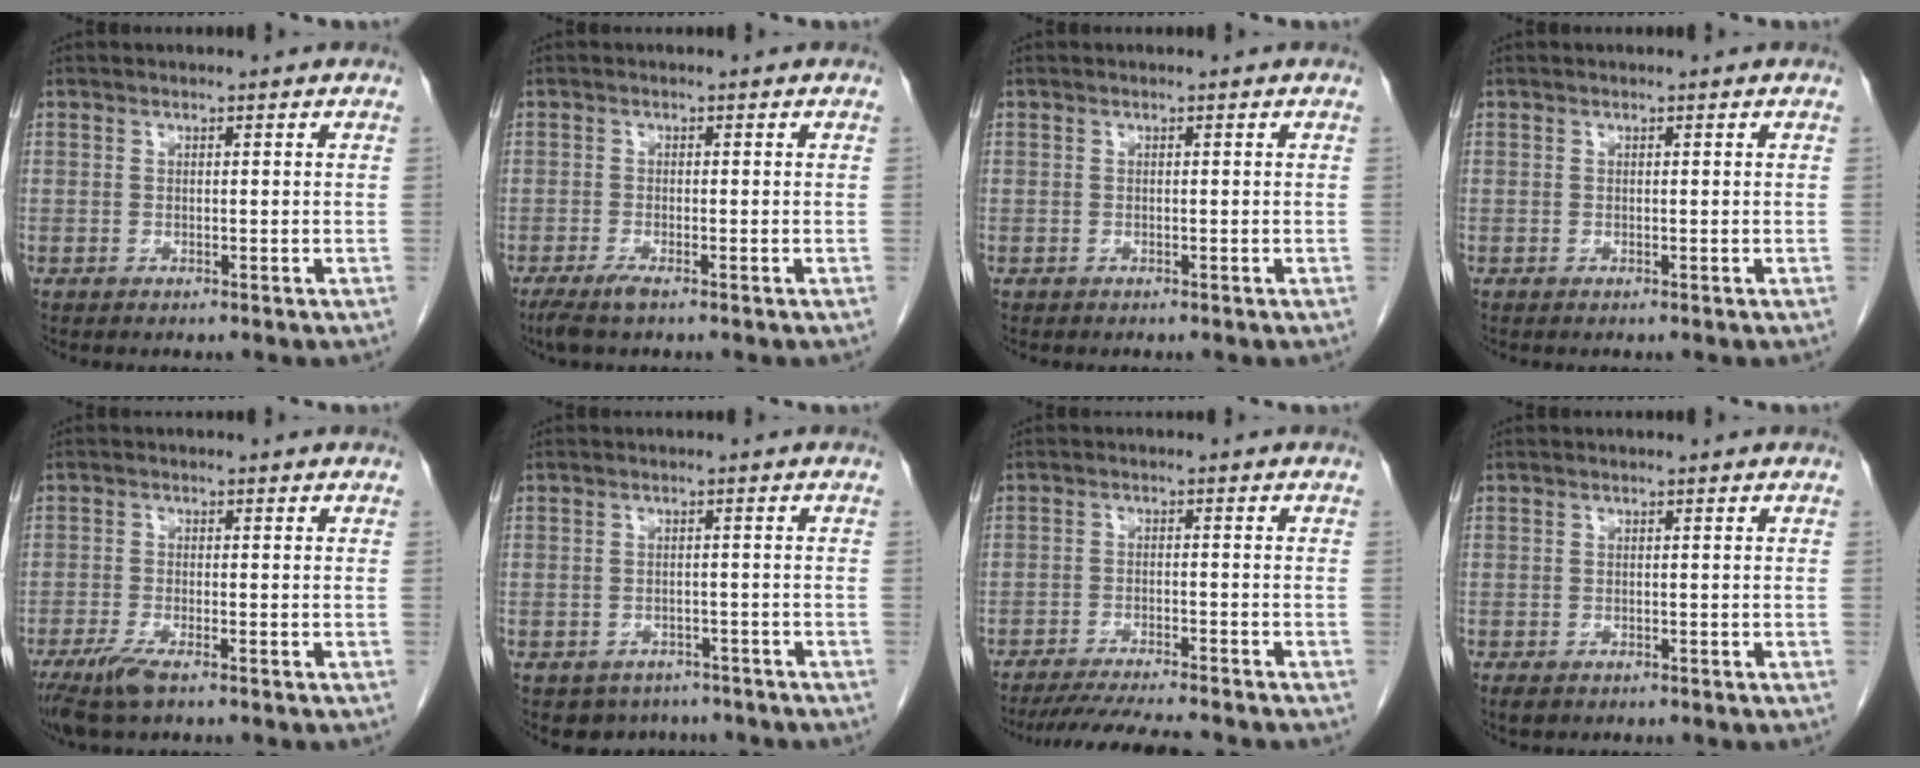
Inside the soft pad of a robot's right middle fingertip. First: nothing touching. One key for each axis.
{"total": 2.7, "fx": -1.9, "fy": 0.3, "fz": 1.9, "tx": -0.042, "ty": -0.008, "tz": -0.038}
{"total": 0.0}
{"total": 0.0}
{"total": 4.7, "fx": -3.1, "fy": 0.8, "fz": 3.4, "tx": -0.074, "ty": -0.014, "tz": -0.059}
{"total": 5.5, "fx": -4.4, "fy": 3.3, "fz": 0.3, "tx": 0.005, "ty": 0.009, "tz": -0.052}
{"total": 10.5, "fx": -9.5, "fy": 0.3, "fz": 4.5, "tx": -0.067, "ty": -0.019, "tz": -0.142}
{"total": 1.6, "fx": -1.1, "fy": 1.0, "fz": 0.7, "tx": -0.013, "ty": -0.001, "tz": -0.010}